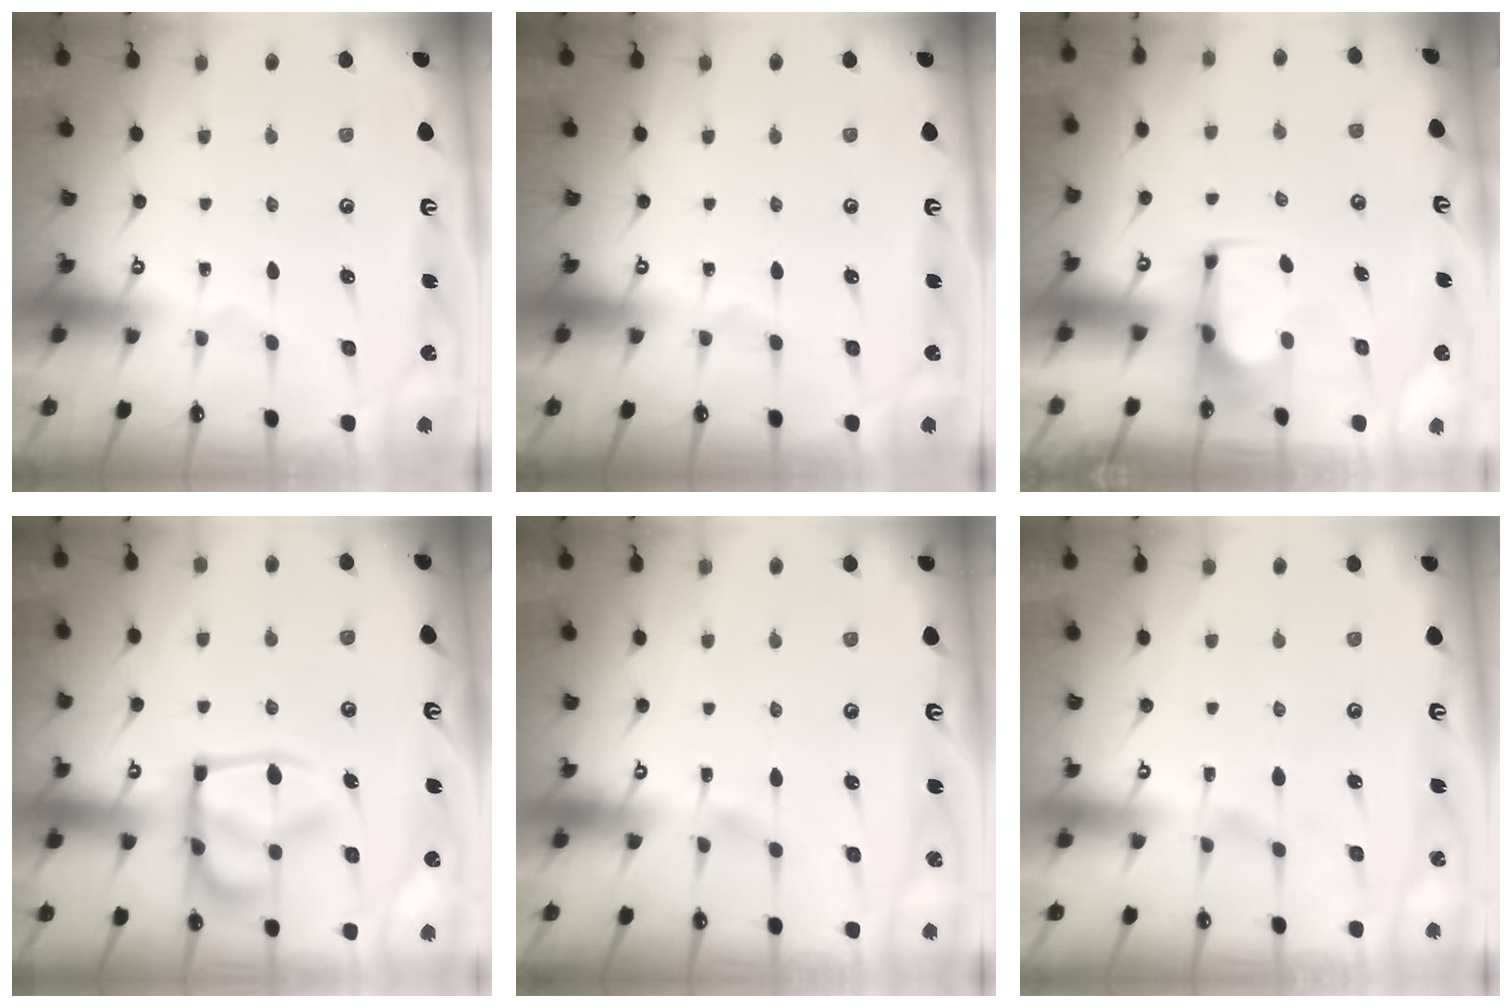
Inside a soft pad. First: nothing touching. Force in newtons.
{"total": 0.0}
{"total": 0.0}
{"total": 16.8, "press": 16.7, "slide": 1.8}
{"total": 4.0, "press": 3.9, "slide": 0.5}
{"total": 2.5, "press": 2.1, "slide": 1.3}